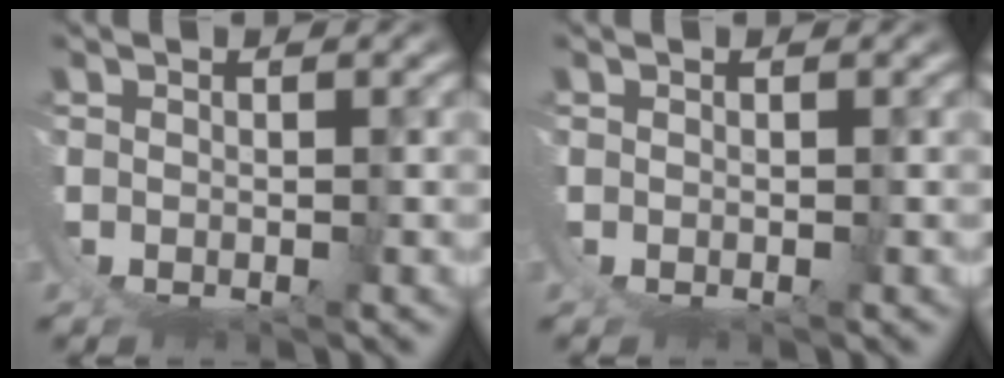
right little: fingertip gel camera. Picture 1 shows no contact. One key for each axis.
{"total": 0.0}